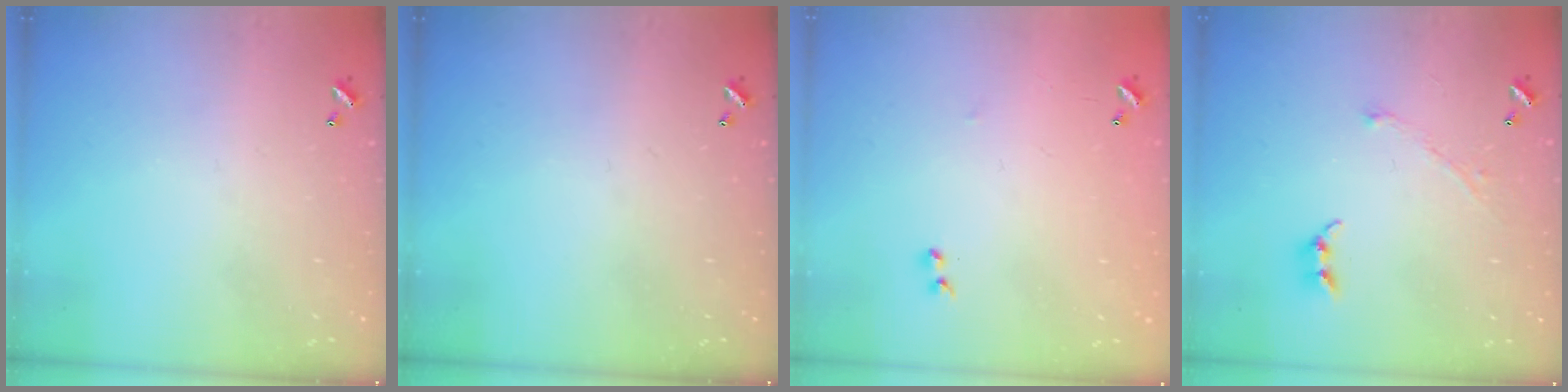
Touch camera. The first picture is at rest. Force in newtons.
{"total": 0.0}
{"total": 7.7, "press": 7.6, "slide": 0.7}
{"total": 2.9, "press": 2.9, "slide": 0.4}